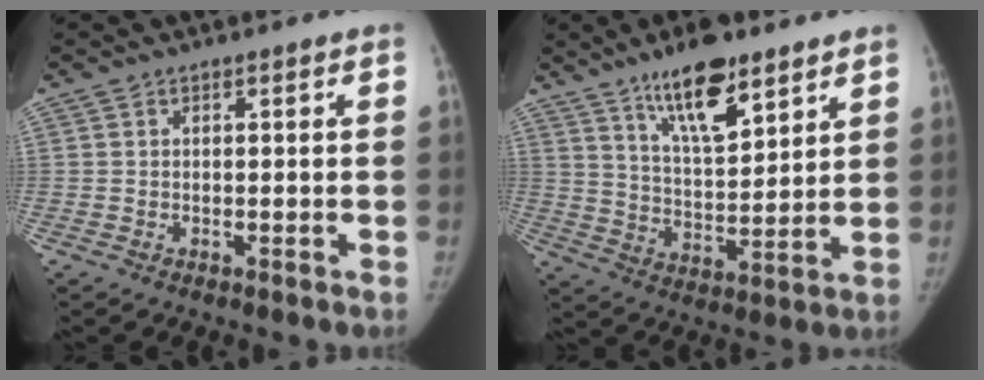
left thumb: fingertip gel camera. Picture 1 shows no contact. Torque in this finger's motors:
{"motor_torque": [0.37, 0.09, 1.31, -1.11, 0.37]}